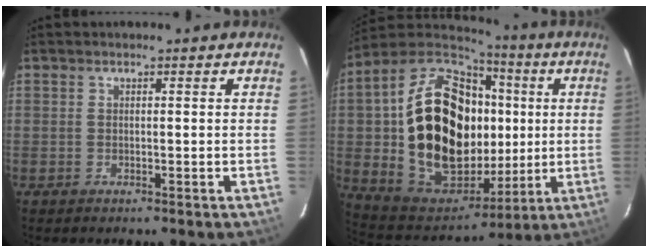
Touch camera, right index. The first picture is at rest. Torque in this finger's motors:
{"motor_torque": [1.65, -0.49, 1.06, 0.21]}